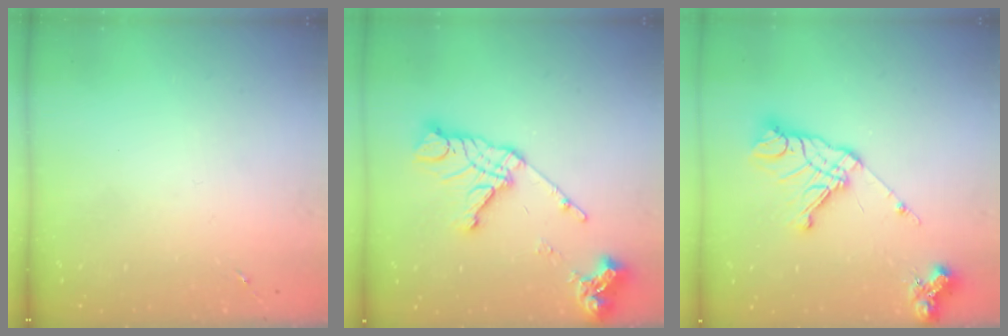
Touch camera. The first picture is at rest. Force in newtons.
{"total": 17.0, "press": 16.9, "slide": 1.8}
{"total": 18.6, "press": 18.5, "slide": 2.1}